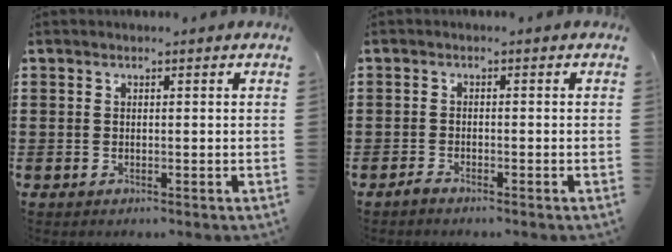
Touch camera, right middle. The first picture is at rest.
{"total": 1.3, "force": [-1.2, 0.2, 0.4], "torque": [-0.011, 0.000, -0.024]}